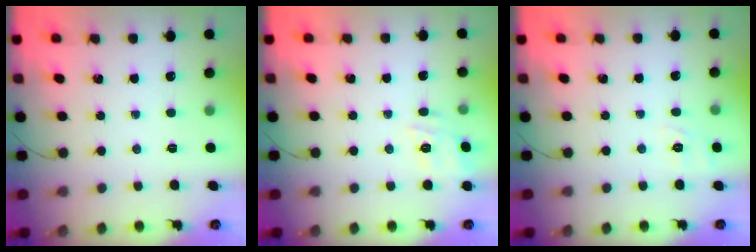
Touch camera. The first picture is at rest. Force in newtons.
{"total": 12.3, "press": 12.2, "slide": 1.1}
{"total": 2.3, "press": 1.3, "slide": 1.9}